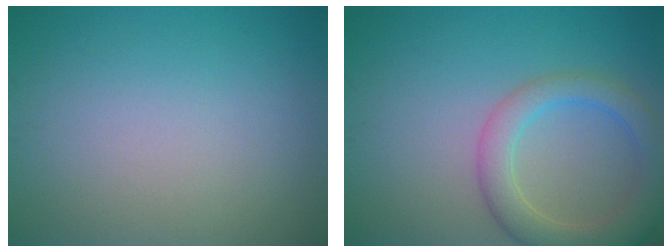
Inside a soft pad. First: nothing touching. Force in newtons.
{"total": 5.0, "press": 5.0, "slide": 0.3}